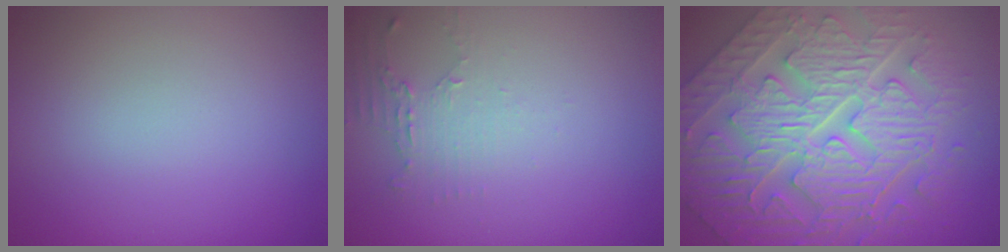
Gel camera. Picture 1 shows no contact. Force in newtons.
{"total": 2.0, "press": 1.4, "slide": 1.5}
{"total": 8.9, "press": 7.2, "slide": 5.1}